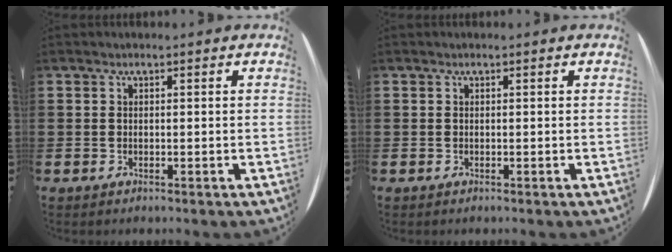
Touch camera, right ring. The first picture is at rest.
{"total": 0.0}